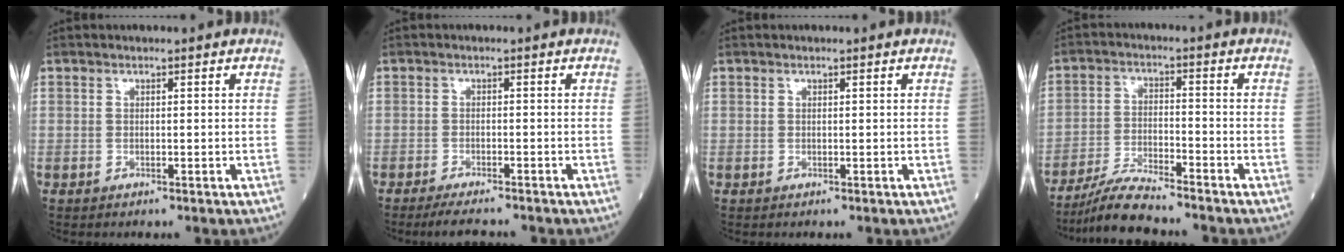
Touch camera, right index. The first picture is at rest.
{"total": 4.7, "force": [-4.2, 0.4, 2.0], "torque": [-0.032, -0.013, -0.070]}
{"total": 0.0}
{"total": 7.3, "force": [-6.8, 0.0, 2.7], "torque": [-0.053, -0.017, -0.128]}